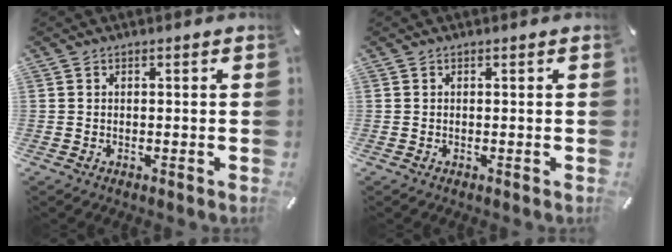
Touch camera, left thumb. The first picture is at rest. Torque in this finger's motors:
{"motor_torque": [-0.13, -0.03, -0.01, 0.01, -0.06]}